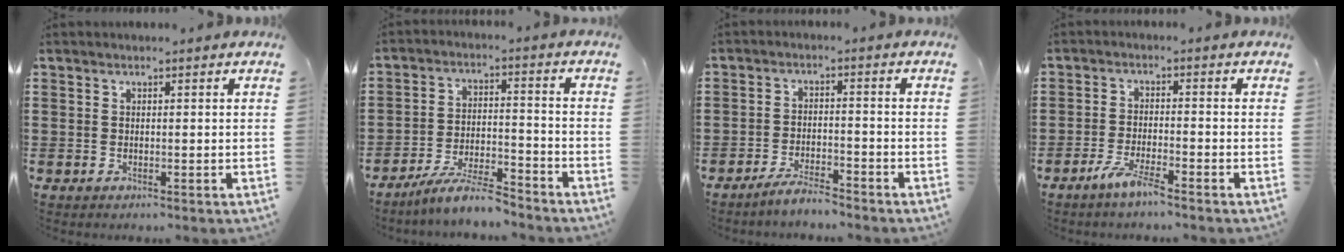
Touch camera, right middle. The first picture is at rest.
{"total": 7.3, "force": [-6.5, 0.5, 3.1], "torque": [-0.065, 0.003, -0.125]}
{"total": 3.6, "force": [-3.4, 0.2, 1.2], "torque": [-0.028, 0.004, -0.069]}
{"total": 4.0, "force": [-2.9, 0.2, 2.7], "torque": [-0.057, -0.004, -0.053]}